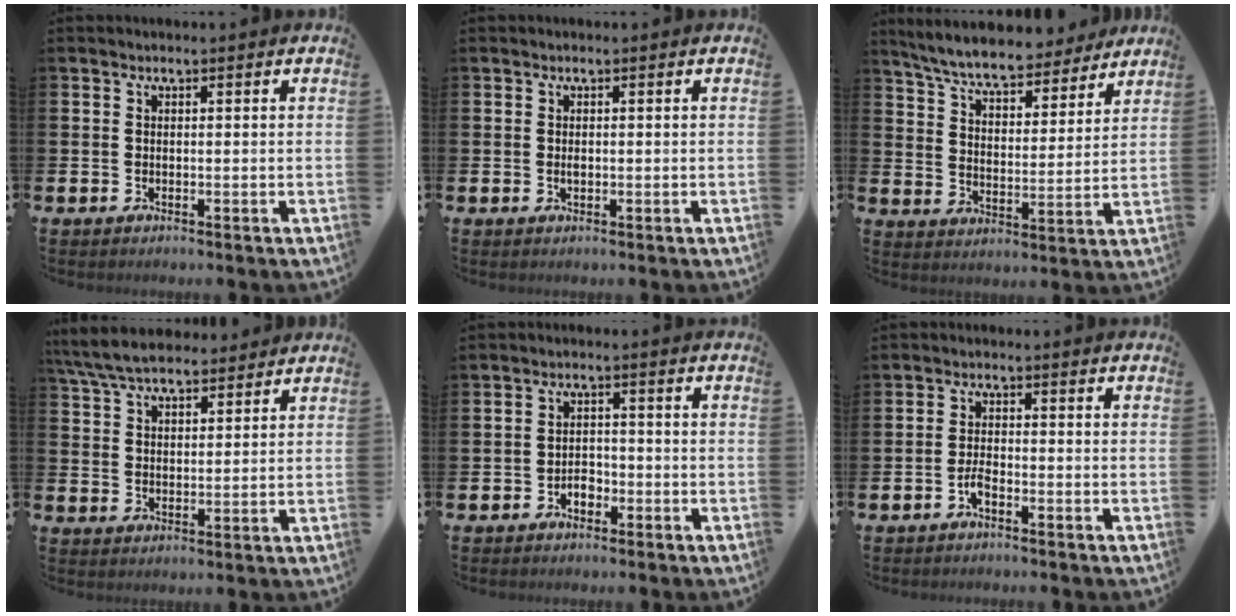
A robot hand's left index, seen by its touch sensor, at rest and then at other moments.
{"total": 0.7, "force": [0.0, 0.4, 0.6], "torque": [-0.007, 0.001, -0.002]}
{"total": 7.7, "force": [7.1, 1.4, 2.6], "torque": [-0.075, -0.047, 0.122]}
{"total": 6.7, "force": [6.2, 1.6, 1.8], "torque": [-0.059, -0.021, 0.117]}
{"total": 2.2, "force": [-1.3, 1.4, 1.1], "torque": [-0.019, 0.002, -0.030]}
{"total": 2.1, "force": [-1.4, 0.6, 1.5], "torque": [-0.032, 0.004, -0.026]}